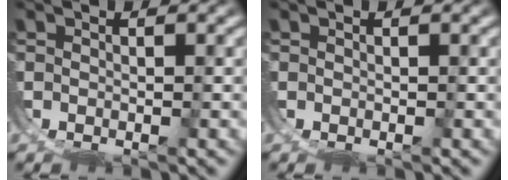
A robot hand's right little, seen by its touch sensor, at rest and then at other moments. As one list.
[{"total": 0.0}]